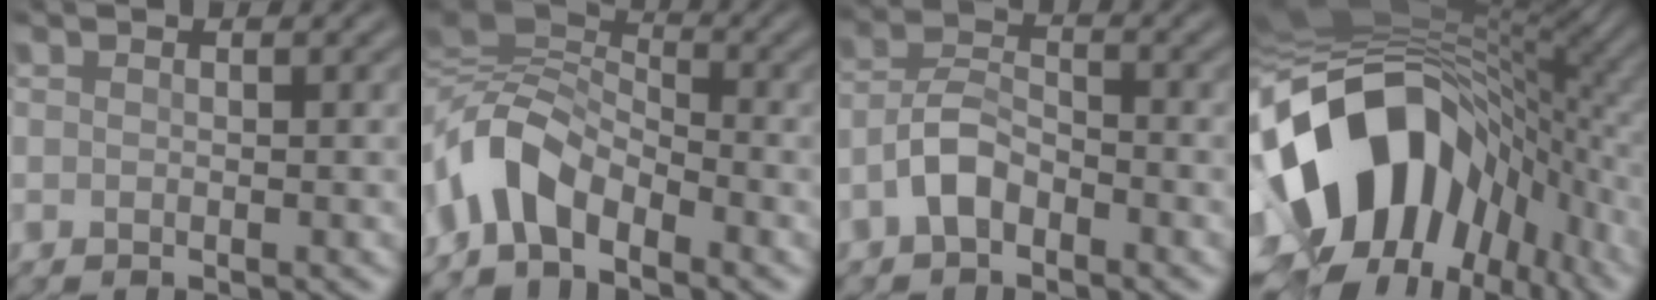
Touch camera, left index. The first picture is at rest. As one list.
[{"total": 5.5, "force": [-2.2, 2.8, 4.1], "torque": [-0.086, 0.010, -0.055]}, {"total": 3.4, "force": [-2.0, 1.6, 2.1], "torque": [-0.042, 0.014, -0.047]}, {"total": 18.0, "force": [-2.8, 12.1, 13.0], "torque": [-0.238, -0.013, -0.042]}]